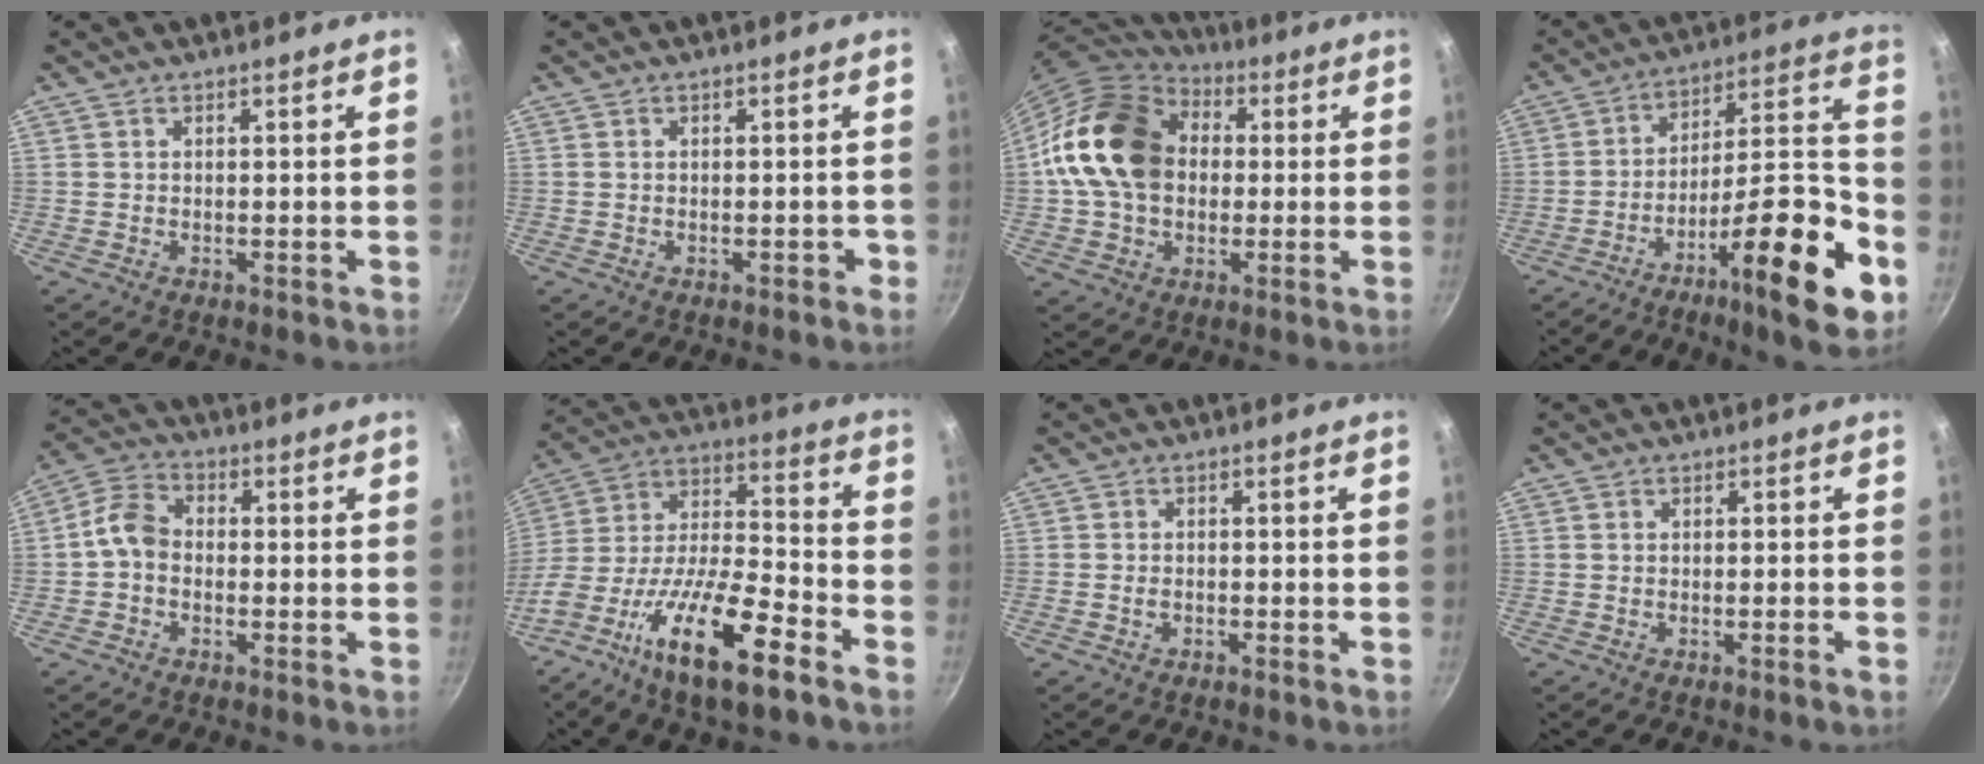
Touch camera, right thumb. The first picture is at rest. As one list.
[{"total": 1.3, "force": [-0.6, 0.8, 0.8], "torque": [0.005, 0.014, -0.005]}, {"total": 19.5, "force": [1.8, 14.8, 12.6], "torque": [-0.208, 0.034, 0.022]}, {"total": 22.8, "force": [-10.3, 6.0, 19.4], "torque": [-0.254, 0.061, -0.168]}, {"total": 6.1, "force": [-1.2, 4.6, 3.8], "torque": [-0.066, 0.027, -0.039]}, {"total": 22.7, "force": [-11.3, 8.2, 18.0], "torque": [-0.306, 0.058, -0.215]}, {"total": 1.2, "force": [-0.8, 0.7, 0.5], "torque": [-0.014, 0.013, -0.016]}, {"total": 1.0, "force": [-0.6, -0.1, 0.7], "torque": [-0.021, 0.008, -0.009]}]